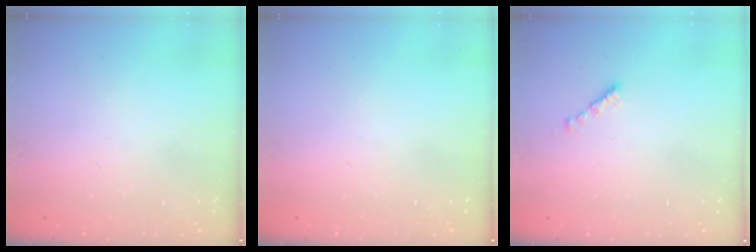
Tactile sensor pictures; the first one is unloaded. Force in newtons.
{"total": 0.0}
{"total": 2.1, "press": 2.1, "slide": 0.3}